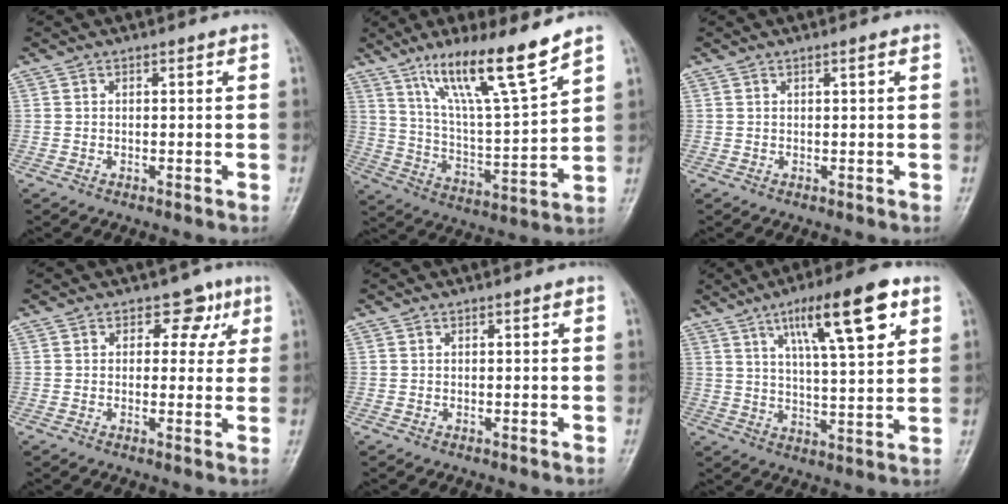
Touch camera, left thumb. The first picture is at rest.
{"total": 15.7, "force": [10.9, 1.3, 11.3], "torque": [-0.190, -0.062, 0.200]}
{"total": 0.7, "force": [0.3, -0.1, 0.6], "torque": [-0.013, 0.000, 0.007]}
{"total": 5.1, "force": [2.1, 3.7, 2.7], "torque": [0.005, -0.003, 0.020]}
{"total": 0.0}
{"total": 15.8, "force": [7.6, 3.8, 13.3], "torque": [-0.196, -0.022, 0.120]}